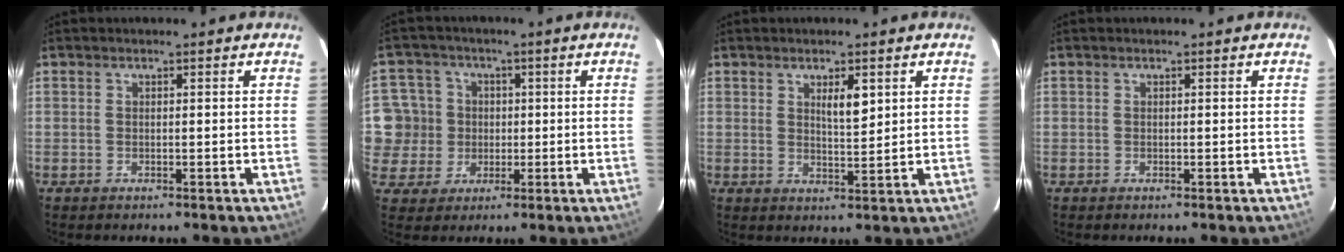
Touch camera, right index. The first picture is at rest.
{"total": 8.7, "force": [0.4, 8.6, 1.2], "torque": [-0.037, 0.025, 0.020]}
{"total": 3.7, "force": [1.6, 1.0, 3.1], "torque": [-0.054, -0.002, 0.030]}
{"total": 0.0}